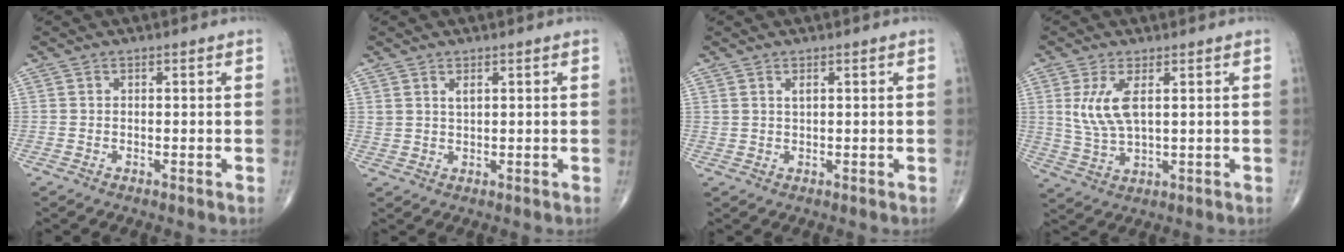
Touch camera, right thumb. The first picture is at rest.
{"total": 1.9, "force": [1.1, 0.8, 1.3], "torque": [-0.025, -0.006, 0.027]}
{"total": 1.3, "force": [0.7, 0.5, 0.9], "torque": [-0.017, -0.001, 0.017]}
{"total": 7.5, "force": [2.0, 3.0, 6.6], "torque": [-0.143, -0.011, 0.051]}